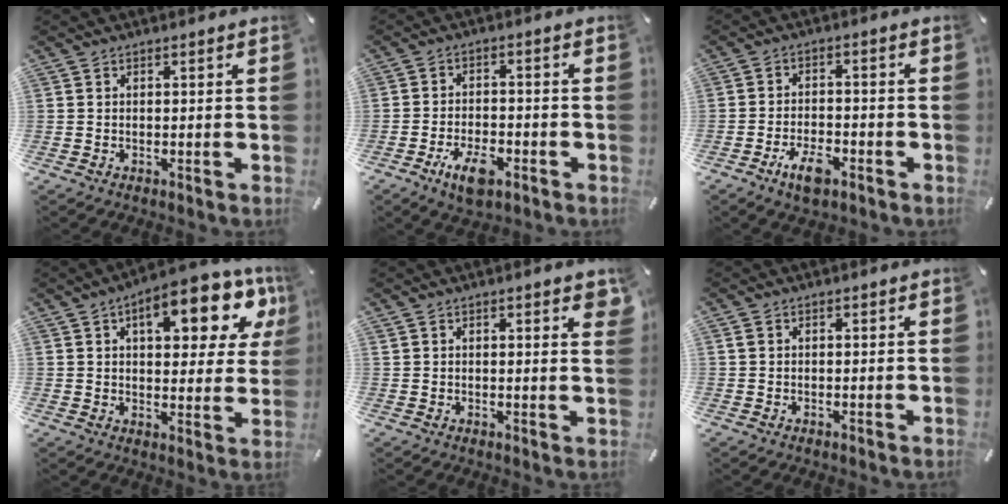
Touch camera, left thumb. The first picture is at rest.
{"total": 7.4, "force": [-4.1, 3.5, 5.0], "torque": [-0.098, 0.015, -0.071]}
{"total": 6.5, "force": [-3.9, 2.9, 4.2], "torque": [-0.089, 0.014, -0.071]}
{"total": 17.0, "force": [7.8, 7.7, 13.0], "torque": [-0.163, -0.035, 0.120]}
{"total": 2.3, "force": [1.6, 0.6, 1.6], "torque": [-0.027, -0.002, 0.027]}
{"total": 0.9, "force": [0.3, 0.8, 0.4], "torque": [-0.008, 0.004, 0.005]}